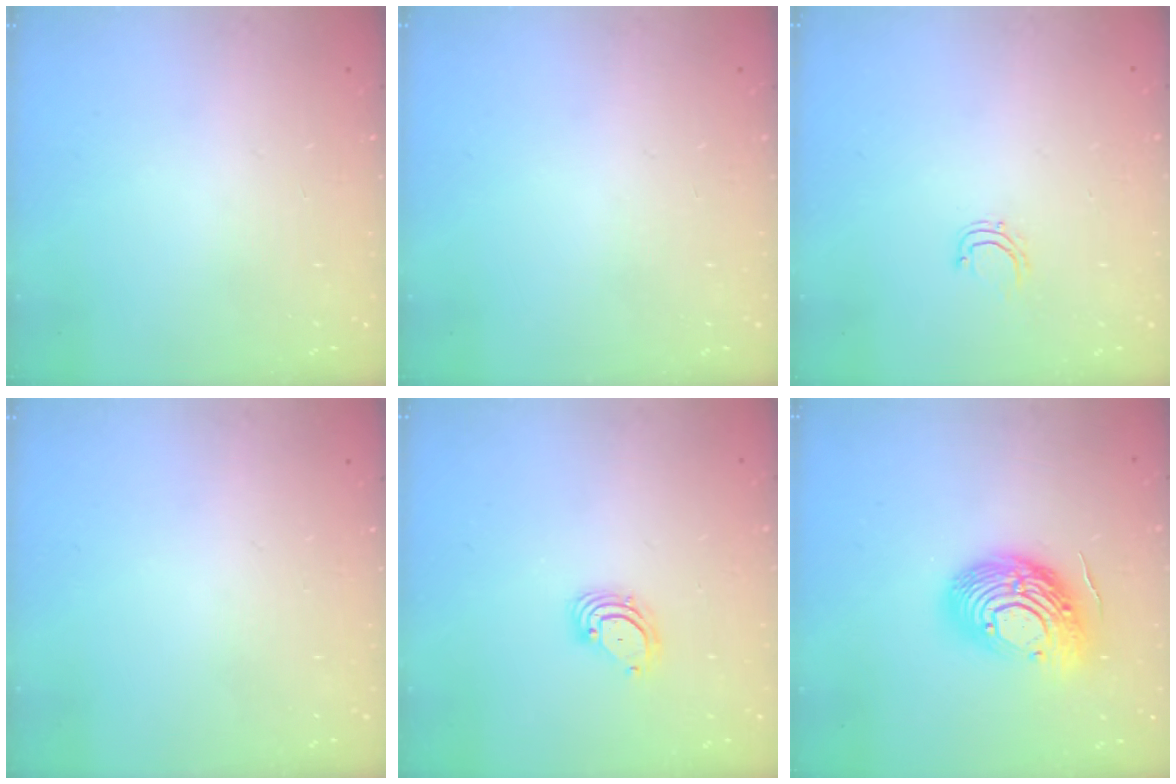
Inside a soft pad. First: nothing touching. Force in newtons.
{"total": 0.0}
{"total": 4.7, "press": 4.7, "slide": 0.3}
{"total": 0.0}
{"total": 3.4, "press": 3.4, "slide": 0.1}
{"total": 16.9, "press": 16.9, "slide": 1.2}